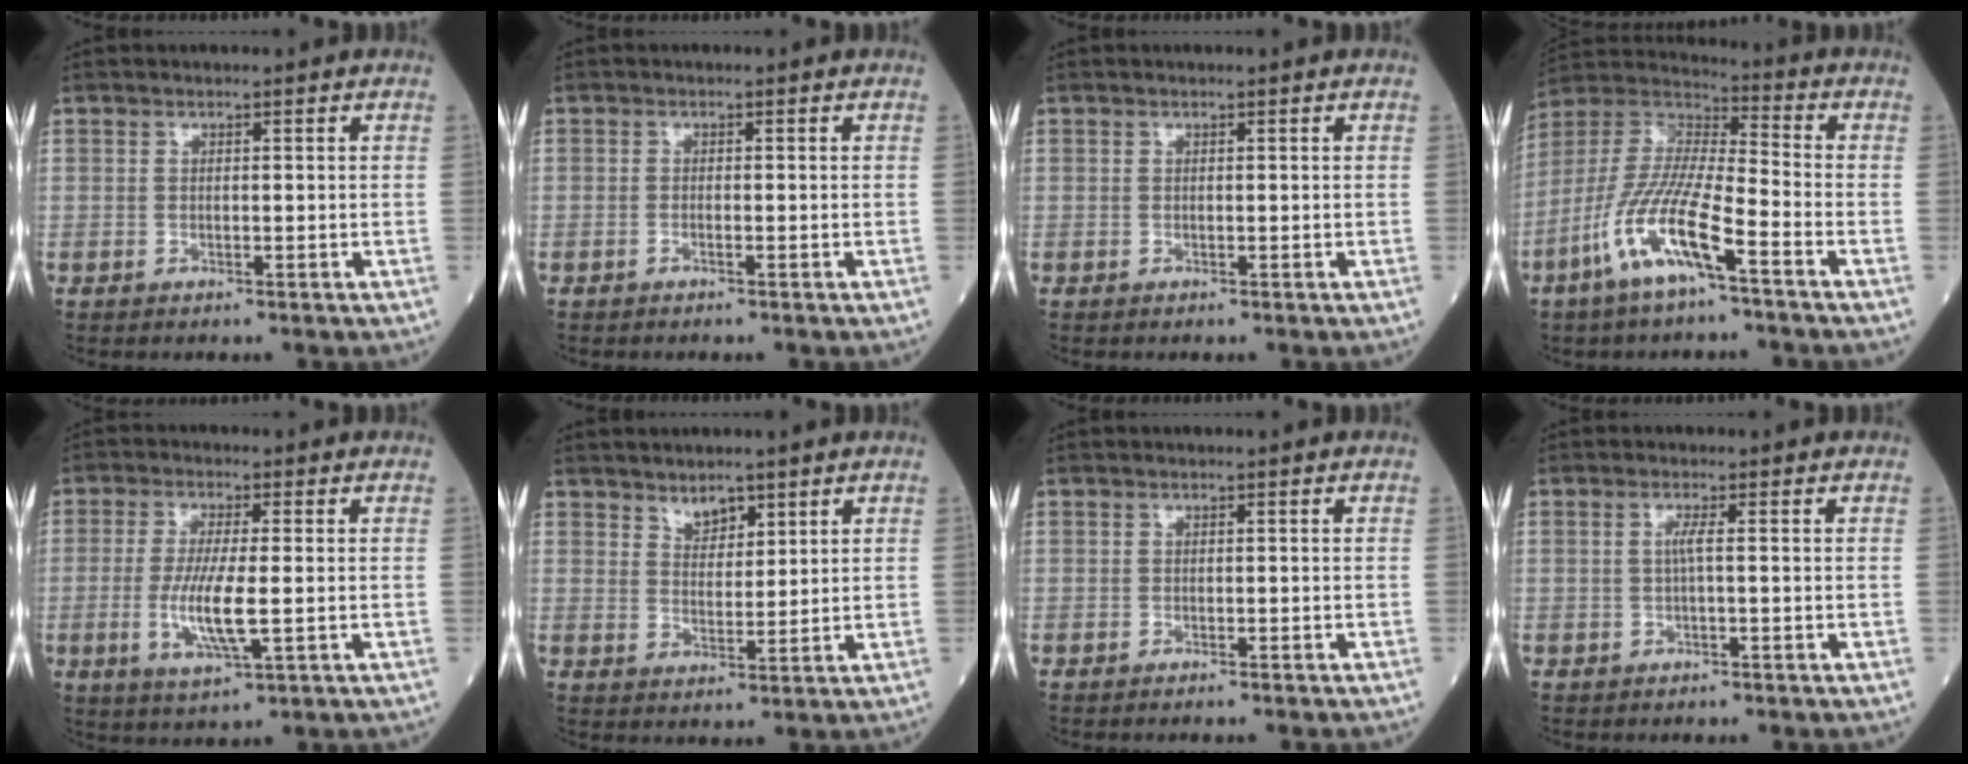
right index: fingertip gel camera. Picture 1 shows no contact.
{"total": 0.5, "force": [-0.4, 0.0, 0.4], "torque": [-0.010, 0.000, -0.007]}
{"total": 0.0}
{"total": 13.5, "force": [-6.9, 1.9, 11.5], "torque": [-0.247, -0.013, -0.139]}
{"total": 7.6, "force": [-1.2, 1.0, 7.5], "torque": [-0.154, -0.017, -0.023]}
{"total": 3.2, "force": [2.5, 1.4, 1.4], "torque": [-0.024, -0.004, 0.049]}
{"total": 1.9, "force": [-1.8, -0.1, 0.8], "torque": [-0.013, -0.001, -0.021]}
{"total": 1.3, "force": [-0.1, -0.1, 1.3], "torque": [-0.029, 0.001, -0.002]}